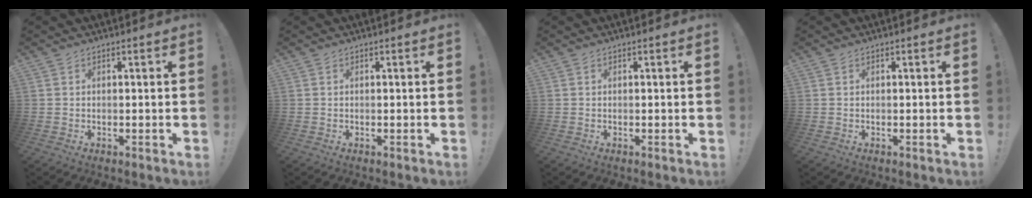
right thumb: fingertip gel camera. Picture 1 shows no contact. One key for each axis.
{"total": 0.0}
{"total": 0.0}
{"total": 0.0}